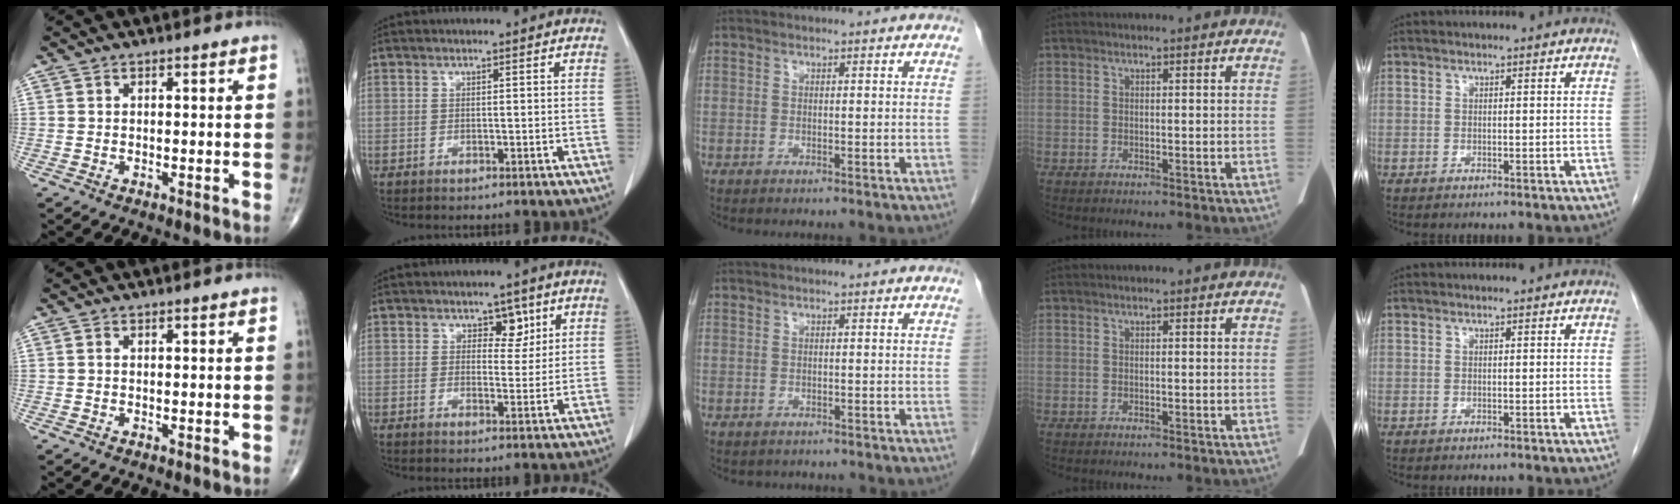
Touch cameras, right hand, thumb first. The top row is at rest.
{"index": {"total": 3.5, "force": [1.9, 2.2, 2.0], "torque": [-0.018, 0.001, 0.028]}, "middle": {"total": 1.0, "force": [-0.8, 0.5, 0.0], "torque": [-0.012, -0.002, -0.011]}}